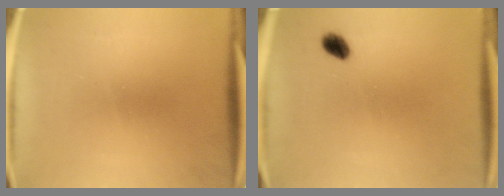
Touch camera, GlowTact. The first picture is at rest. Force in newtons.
{"total": 2.8}